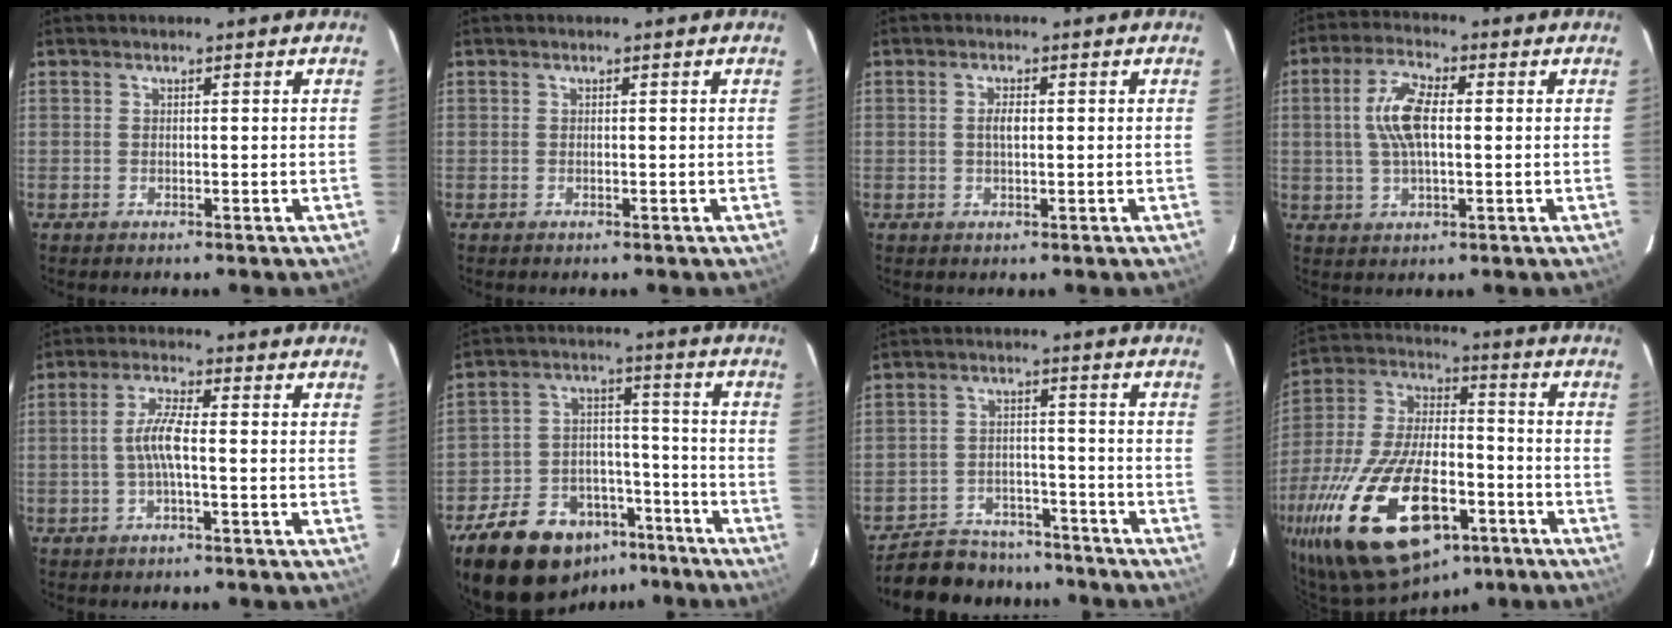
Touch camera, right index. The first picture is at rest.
{"total": 0.0}
{"total": 2.0, "force": [0.1, 0.8, 1.8], "torque": [-0.034, 0.003, 0.001]}
{"total": 8.5, "force": [0.8, 3.5, 7.7], "torque": [-0.152, 0.013, 0.016]}
{"total": 4.9, "force": [-0.9, 0.5, 4.8], "torque": [-0.098, 0.006, -0.018]}
{"total": 19.3, "force": [-13.5, 10.8, 8.4], "torque": [-0.185, 0.034, -0.195]}
{"total": 15.8, "force": [-13.9, 6.1, 4.5], "torque": [-0.117, 0.015, -0.194]}
{"total": 29.6, "force": [-15.6, 13.9, 21.0], "torque": [-0.431, -0.035, -0.253]}